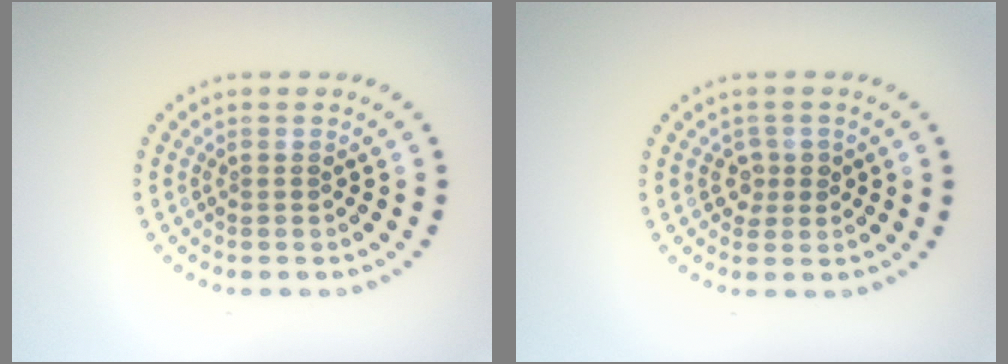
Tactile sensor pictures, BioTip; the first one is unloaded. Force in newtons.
{"total": 1.6, "press": 1.4, "slide": 0.7}